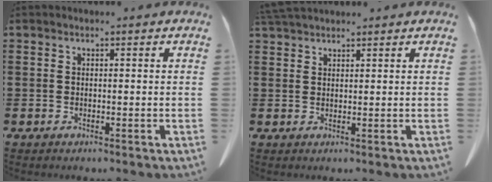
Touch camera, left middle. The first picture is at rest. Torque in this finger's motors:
{"motor_torque": [0.40, 0.19, 0.11, 0.04]}